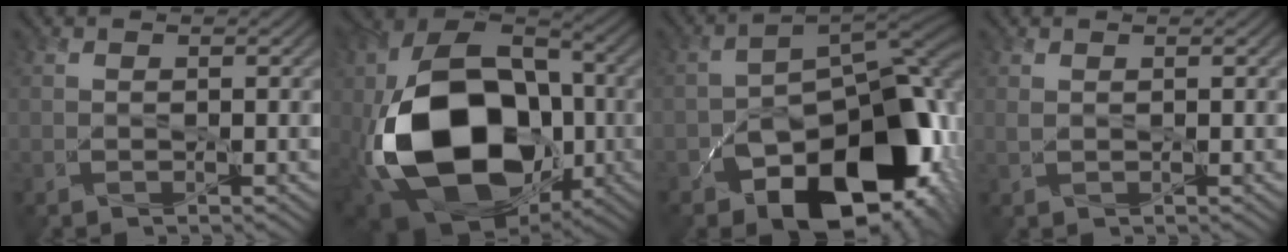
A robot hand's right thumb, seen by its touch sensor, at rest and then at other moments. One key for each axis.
{"total": 20.6, "fx": -3.9, "fy": 14.3, "fz": 14.3, "tx": -0.298, "ty": -0.026, "tz": -0.061}
{"total": 17.2, "fx": -7.9, "fy": 10.1, "fz": 11.4, "tx": -0.141, "ty": -0.034, "tz": -0.119}
{"total": 0.8, "fx": 0.4, "fy": 0.4, "fz": 0.6, "tx": -0.019, "ty": 0.002, "tz": 0.009}